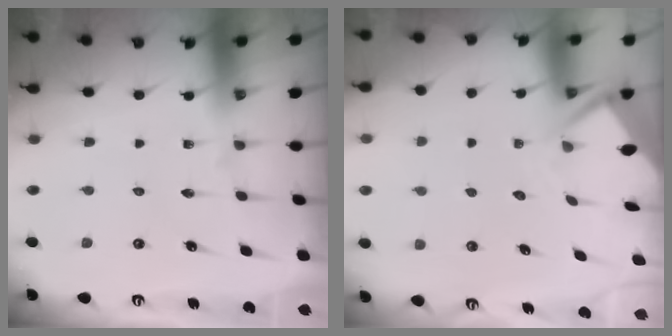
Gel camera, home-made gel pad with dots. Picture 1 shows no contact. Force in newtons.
{"total": 3.4, "press": 3.4, "slide": 0.3}